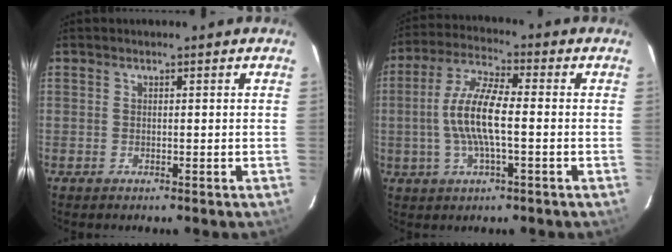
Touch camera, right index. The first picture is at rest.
{"total": 10.1, "force": [-1.1, 2.4, 9.8], "torque": [-0.202, 0.006, -0.025]}